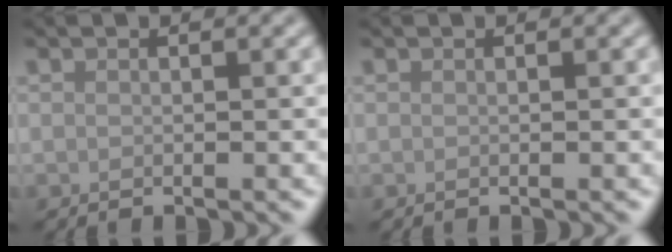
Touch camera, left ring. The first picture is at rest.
{"total": 0.0}